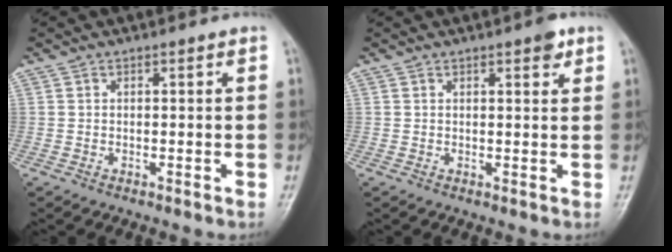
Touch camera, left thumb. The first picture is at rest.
{"total": 2.8, "force": [1.6, 0.9, 2.0], "torque": [-0.020, -0.006, 0.018]}